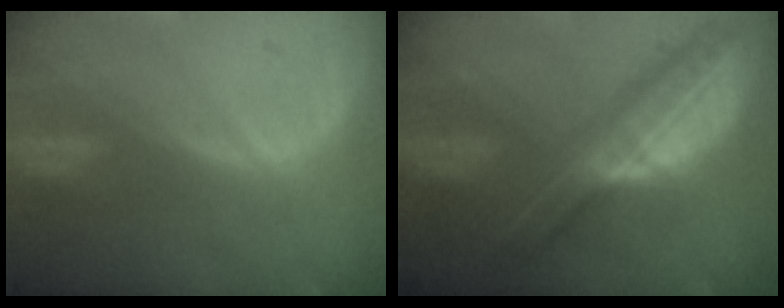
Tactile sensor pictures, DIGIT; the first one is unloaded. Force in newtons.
{"total": 8.6, "press": 8.5, "slide": 0.4}